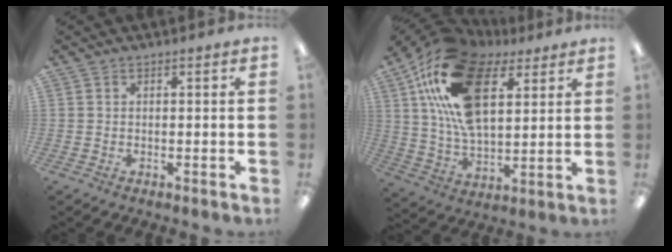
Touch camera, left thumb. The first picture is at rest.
{"total": 23.5, "force": [10.6, 12.9, 16.5], "torque": [-0.318, -0.028, 0.182]}